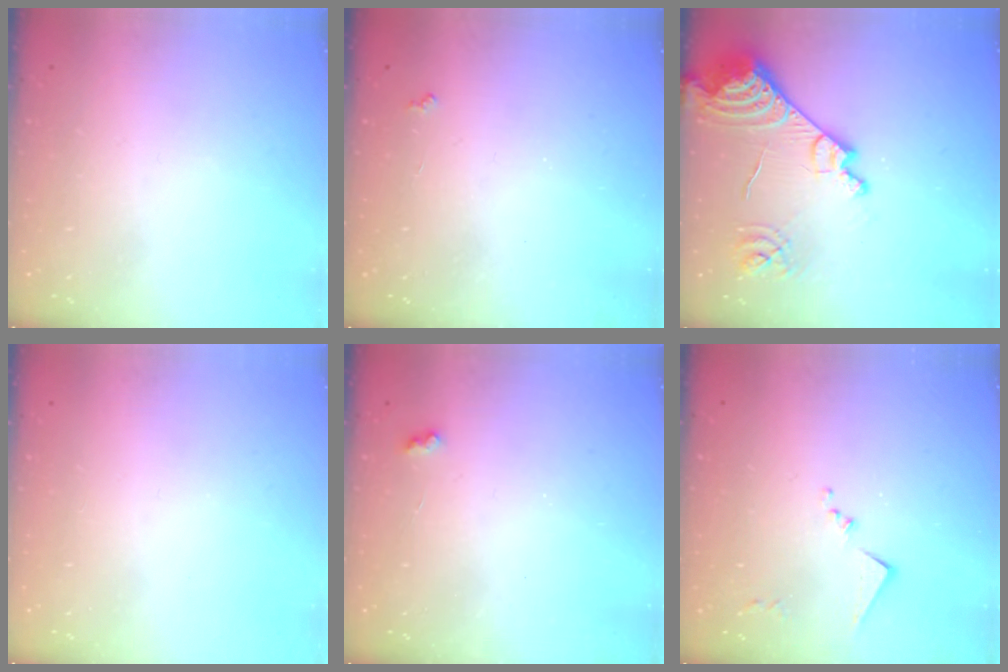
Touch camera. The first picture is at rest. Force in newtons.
{"total": 2.7, "press": 2.6, "slide": 0.4}
{"total": 17.1, "press": 17.0, "slide": 2.0}
{"total": 0.0}
{"total": 3.4, "press": 3.4, "slide": 0.5}
{"total": 8.5, "press": 8.5, "slide": 0.4}